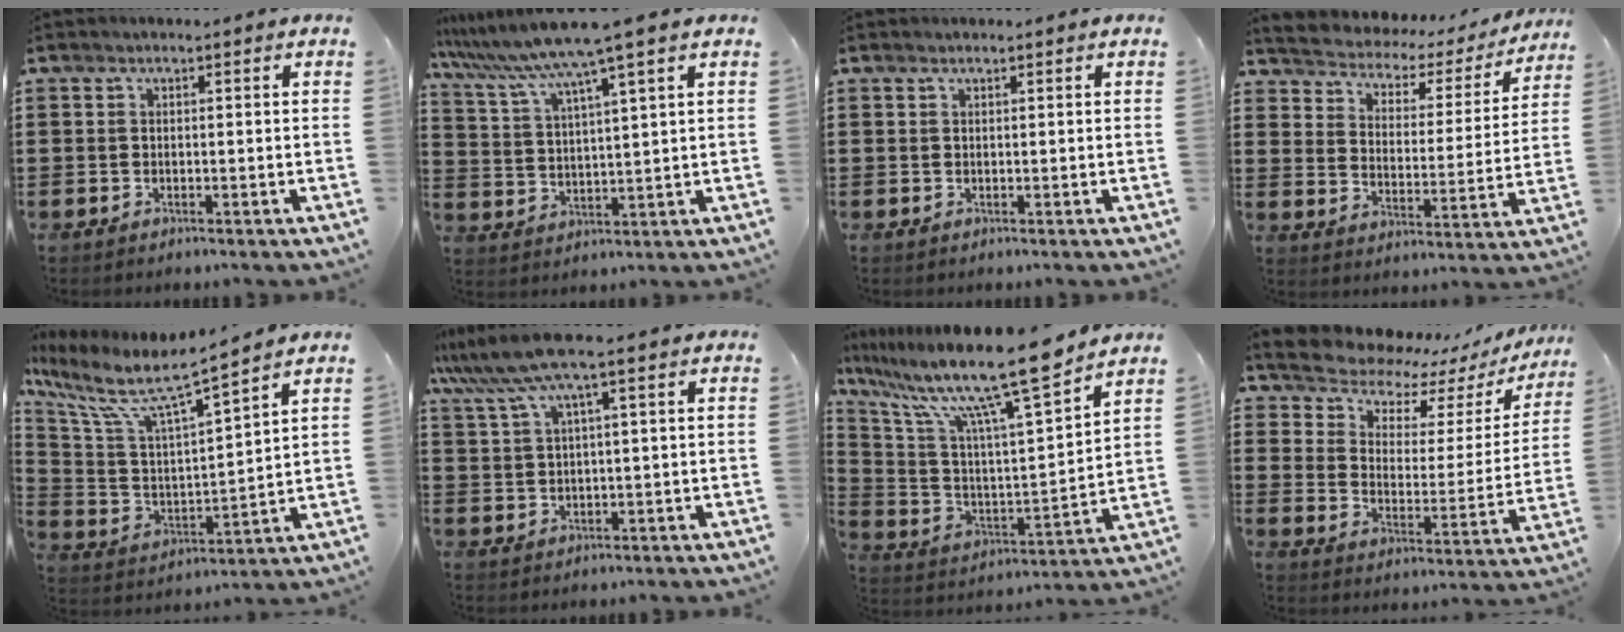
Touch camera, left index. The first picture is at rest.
{"total": 7.6, "force": [6.1, -1.2, 4.3], "torque": [-0.107, -0.041, 0.099]}
{"total": 0.0}
{"total": 2.5, "force": [2.1, 1.3, 0.5], "torque": [-0.027, -0.019, 0.022]}
{"total": 9.1, "force": [6.9, 0.9, 5.8], "torque": [-0.141, -0.048, 0.108]}
{"total": 6.6, "force": [3.7, -0.2, 5.4], "torque": [-0.130, -0.013, 0.061]}
{"total": 15.3, "force": [11.6, 0.8, 9.9], "torque": [-0.217, -0.070, 0.187]}
{"total": 6.0, "force": [5.6, 1.9, 0.8], "torque": [-0.048, -0.050, 0.092]}